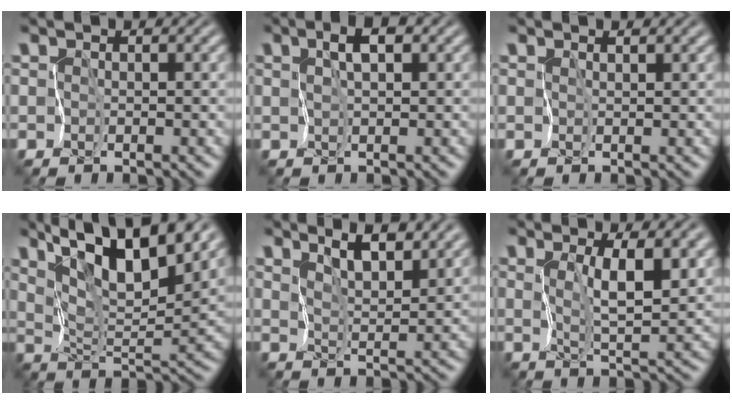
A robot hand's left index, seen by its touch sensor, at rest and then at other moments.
{"total": 2.6, "force": [1.1, 0.9, 2.2], "torque": [-0.036, 0.007, 0.018]}
{"total": 1.0, "force": [0.8, 0.1, 0.6], "torque": [-0.005, 0.002, 0.019]}
{"total": 9.2, "force": [6.1, 2.6, 6.3], "torque": [-0.108, 0.012, 0.106]}
{"total": 4.7, "force": [3.7, 1.1, 2.7], "torque": [-0.041, 0.003, 0.063]}
{"total": 4.3, "force": [1.9, 0.8, 3.8], "torque": [-0.071, -0.005, 0.040]}